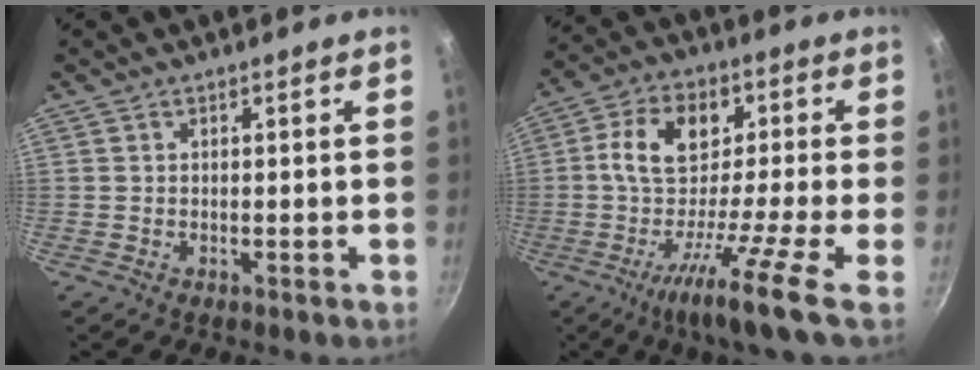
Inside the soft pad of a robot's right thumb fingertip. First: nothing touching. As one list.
[{"total": 14.8, "force": [-4.7, 3.9, 13.5], "torque": [-0.236, 0.018, -0.118]}]